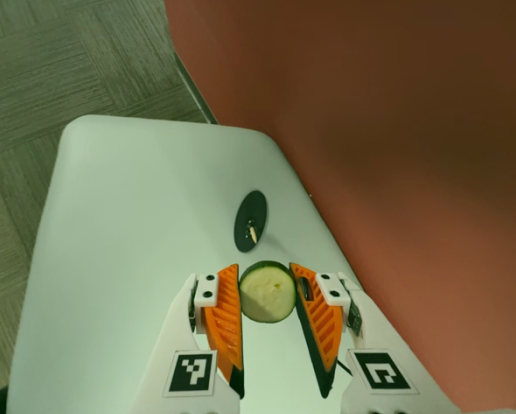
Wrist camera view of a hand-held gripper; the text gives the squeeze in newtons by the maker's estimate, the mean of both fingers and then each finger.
{"total": 10.3, "left": 10.8, "right": 9.9}